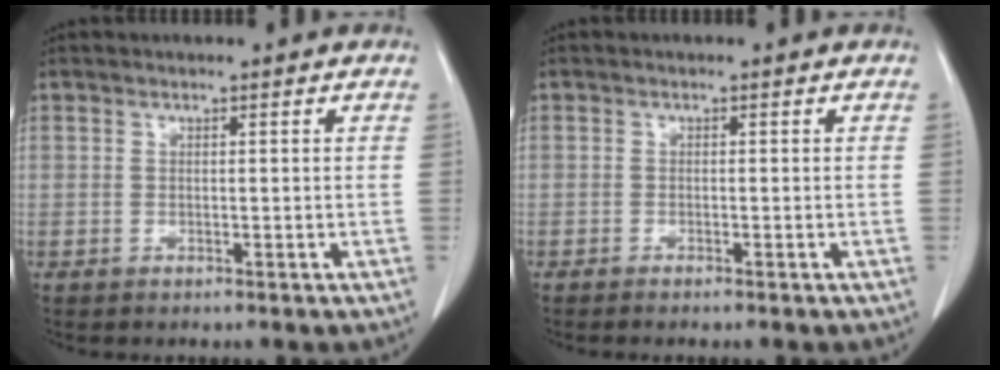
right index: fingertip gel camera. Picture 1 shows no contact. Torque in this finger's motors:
{"motor_torque": [0.06, -0.05, 0.04, 0.01]}